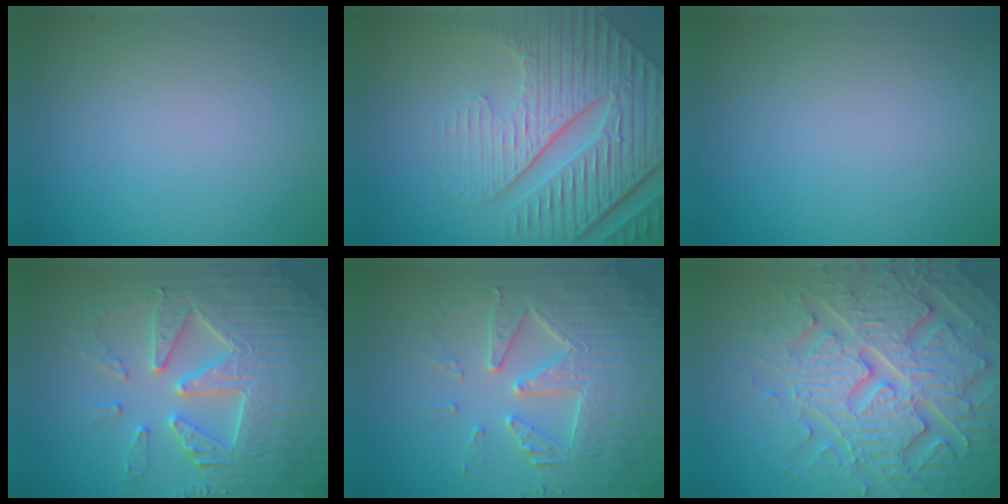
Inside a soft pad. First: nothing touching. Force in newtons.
{"total": 9.0, "press": 6.3, "slide": 6.5}
{"total": 0.0}
{"total": 7.7, "press": 7.6, "slide": 1.5}
{"total": 5.3, "press": 5.2, "slide": 1.1}
{"total": 7.9, "press": 7.7, "slide": 2.0}